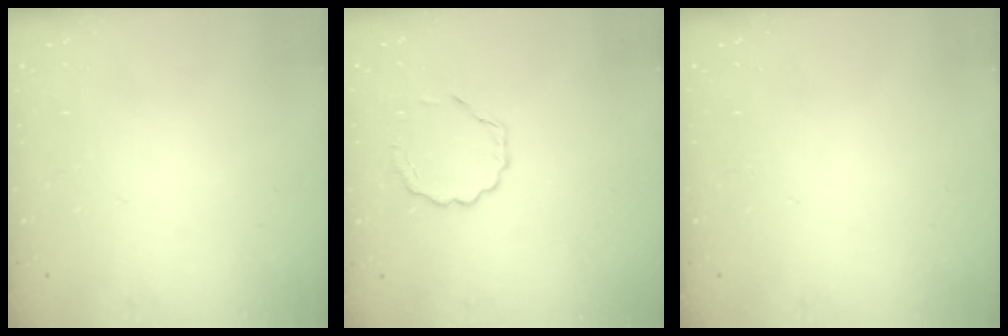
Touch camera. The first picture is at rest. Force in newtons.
{"total": 3.4, "press": 3.3, "slide": 1.0}
{"total": 0.0}